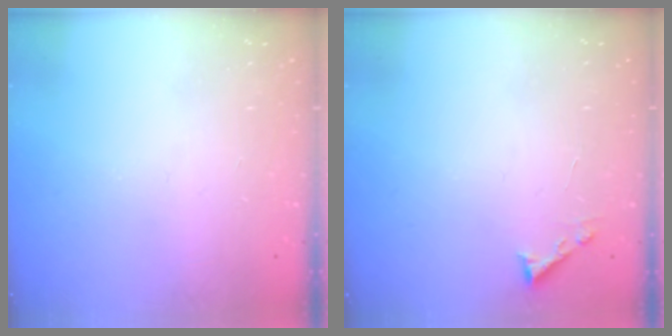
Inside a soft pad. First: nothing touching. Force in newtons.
{"total": 3.6, "press": 3.6, "slide": 0.5}